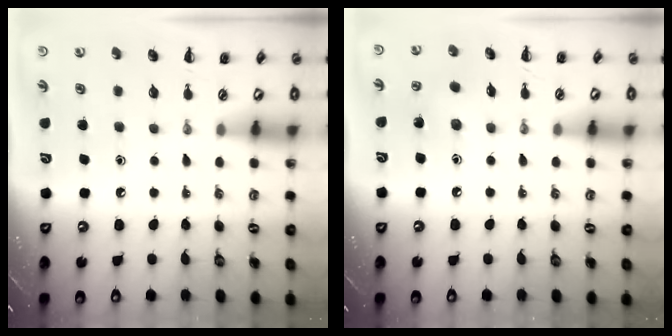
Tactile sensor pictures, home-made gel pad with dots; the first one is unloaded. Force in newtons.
{"total": 6.0, "press": 5.9, "slide": 1.1}